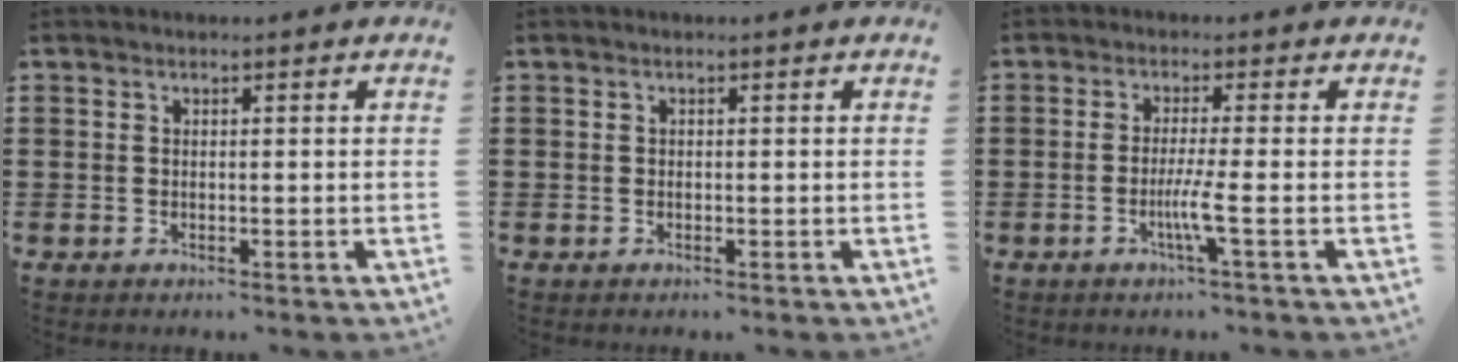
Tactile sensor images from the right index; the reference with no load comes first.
{"total": 0.0}
{"total": 4.0, "force": [-1.3, -0.5, 3.8], "torque": [-0.073, -0.014, -0.028]}